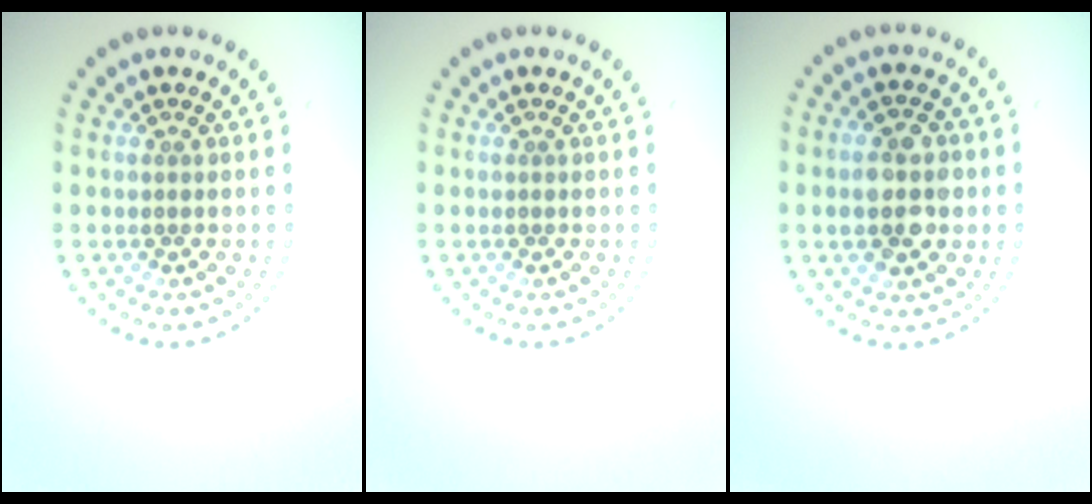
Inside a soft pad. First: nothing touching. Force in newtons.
{"total": 0.0}
{"total": 4.4, "press": 4.4, "slide": 0.1}